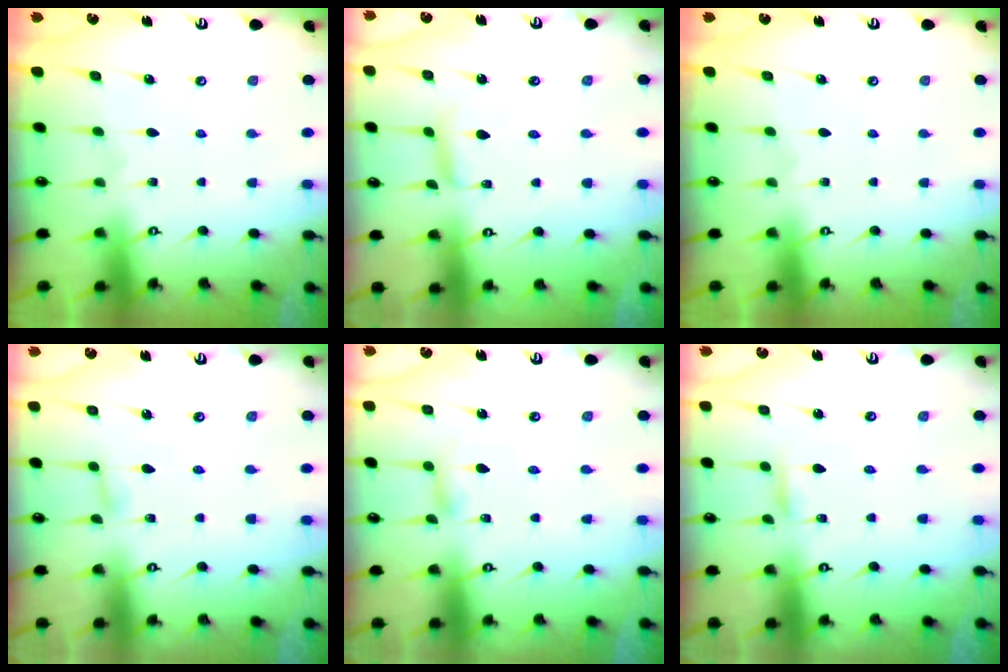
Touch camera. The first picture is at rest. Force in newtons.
{"total": 5.8, "press": 5.8, "slide": 0.5}
{"total": 0.0}
{"total": 3.3, "press": 3.3, "slide": 0.3}
{"total": 2.8, "press": 2.8, "slide": 0.3}
{"total": 2.4, "press": 2.4, "slide": 0.1}